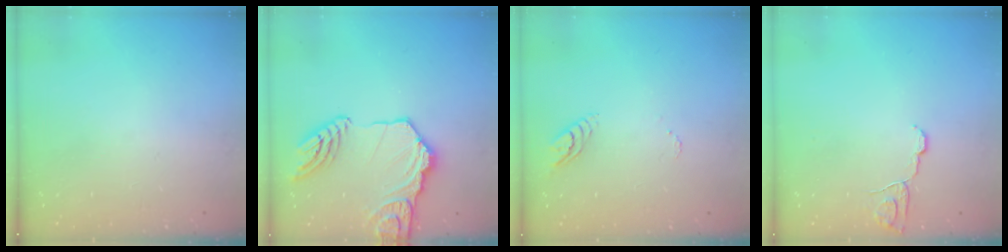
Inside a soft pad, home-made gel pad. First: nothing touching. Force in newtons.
{"total": 18.3, "press": 18.2, "slide": 2.1}
{"total": 3.6, "press": 3.5, "slide": 0.6}
{"total": 6.6, "press": 6.6, "slide": 0.5}